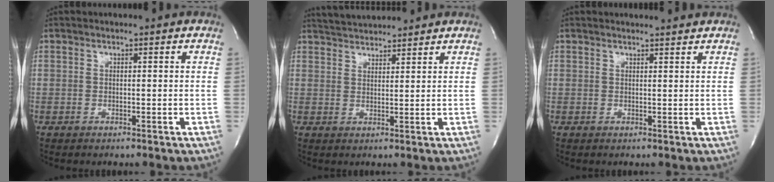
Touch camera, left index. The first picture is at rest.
{"total": 6.2, "force": [6.0, 0.7, 1.3], "torque": [-0.030, 0.028, 0.100]}
{"total": 2.5, "force": [2.5, -0.1, 0.2], "torque": [-0.009, -0.001, 0.028]}